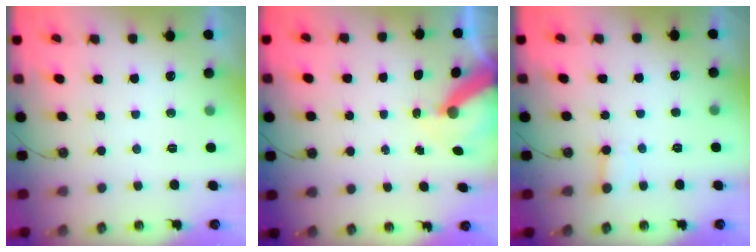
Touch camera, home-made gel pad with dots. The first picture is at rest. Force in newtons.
{"total": 8.1, "press": 8.1, "slide": 1.1}
{"total": 2.6, "press": 2.6, "slide": 0.2}